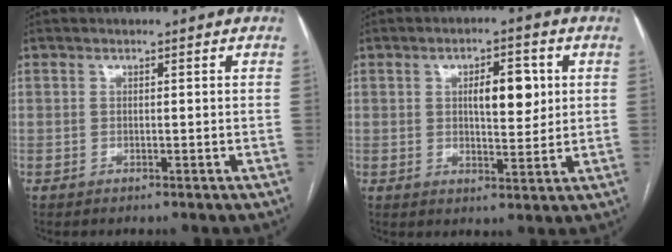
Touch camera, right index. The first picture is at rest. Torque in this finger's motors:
{"motor_torque": [0.50, 0.35, 0.25, 0.09]}